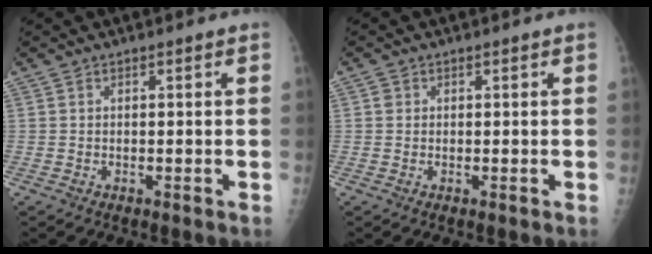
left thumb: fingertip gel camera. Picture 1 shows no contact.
{"total": 0.9, "force": [0.2, 0.9, 0.2], "torque": [0.003, 0.002, 0.002]}